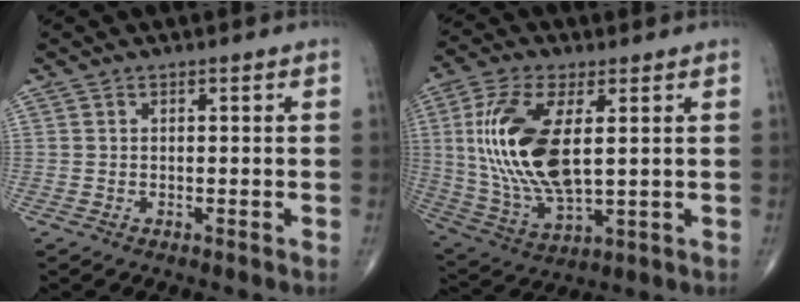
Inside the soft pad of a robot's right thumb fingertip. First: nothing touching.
{"total": 17.9, "force": [2.8, 8.1, 15.8], "torque": [-0.334, -0.014, 0.061]}